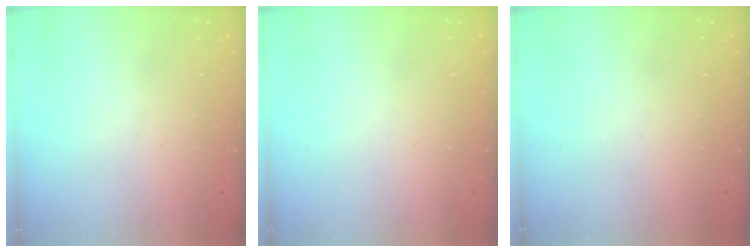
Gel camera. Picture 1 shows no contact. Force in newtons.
{"total": 0.0}
{"total": 0.0}